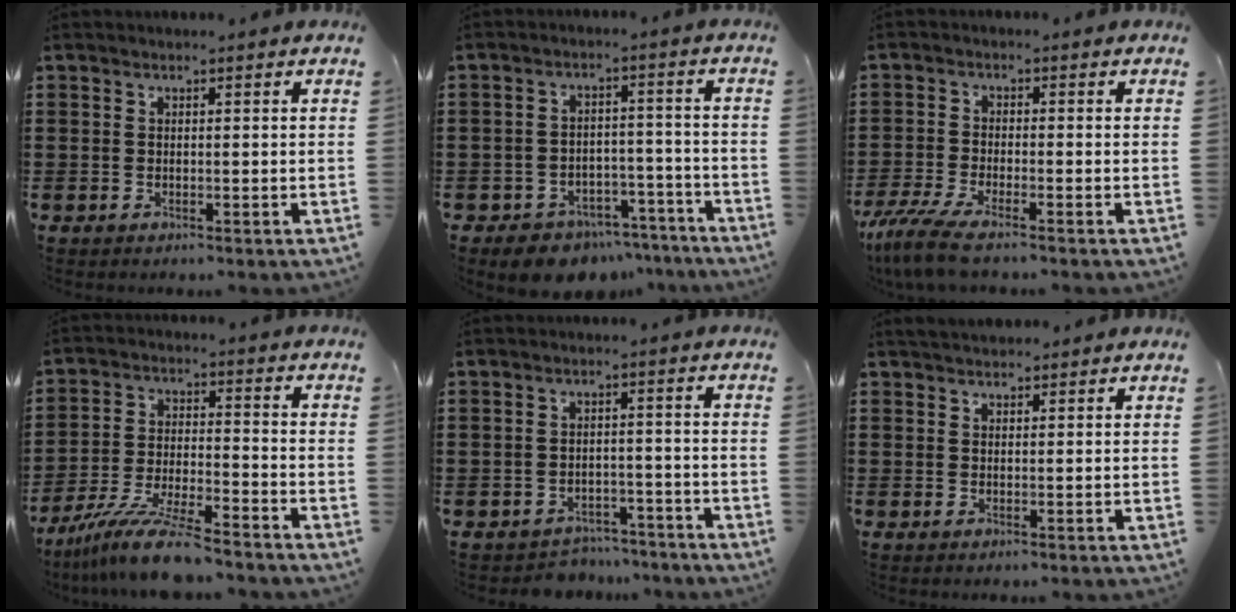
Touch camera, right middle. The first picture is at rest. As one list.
[{"total": 6.0, "force": [-5.7, 1.7, 0.7], "torque": [-0.008, 0.023, -0.112]}, {"total": 5.3, "force": [-4.3, 0.5, 3.1], "torque": [-0.087, -0.024, -0.087]}, {"total": 10.4, "force": [-9.0, 0.4, 5.2], "torque": [-0.101, 0.005, -0.173]}, {"total": 3.2, "force": [-3.1, 0.6, -0.3], "torque": [-0.005, -0.003, -0.068]}, {"total": 1.8, "force": [1.7, 0.6, 0.2], "torque": [-0.008, 0.006, 0.034]}]